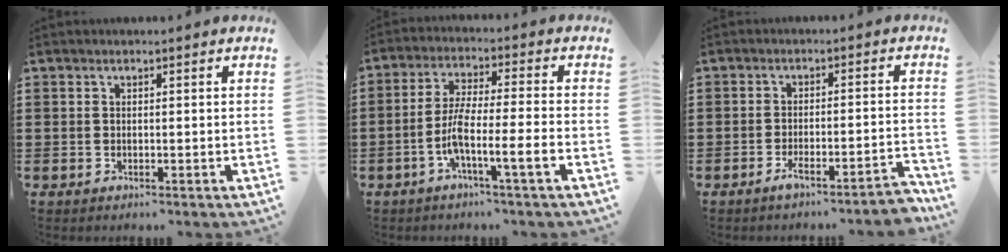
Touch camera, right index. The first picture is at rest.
{"total": 7.3, "force": [-3.2, 0.2, 6.5], "torque": [-0.133, -0.007, -0.067]}
{"total": 4.1, "force": [-3.2, -0.1, 2.6], "torque": [-0.044, -0.009, -0.060]}